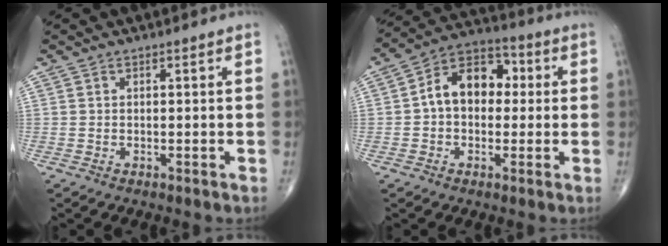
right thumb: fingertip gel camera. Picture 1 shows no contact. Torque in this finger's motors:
{"motor_torque": [0.76, 2.47, 0.72, -0.24, 0.08]}